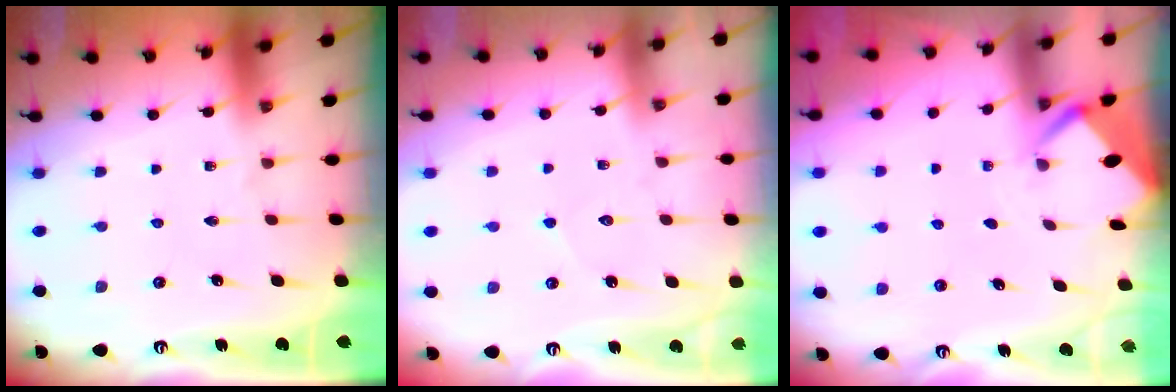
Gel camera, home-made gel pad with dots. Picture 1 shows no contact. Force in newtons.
{"total": 3.8, "press": 3.8, "slide": 0.3}
{"total": 2.5, "press": 2.5, "slide": 0.1}